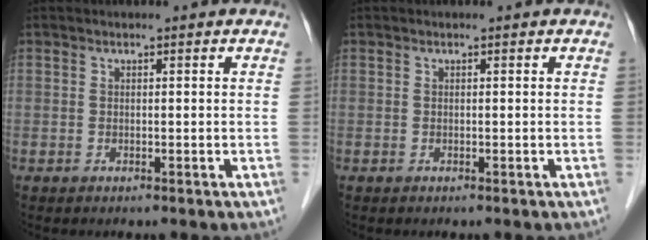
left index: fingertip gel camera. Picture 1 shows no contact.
{"total": 0.0}